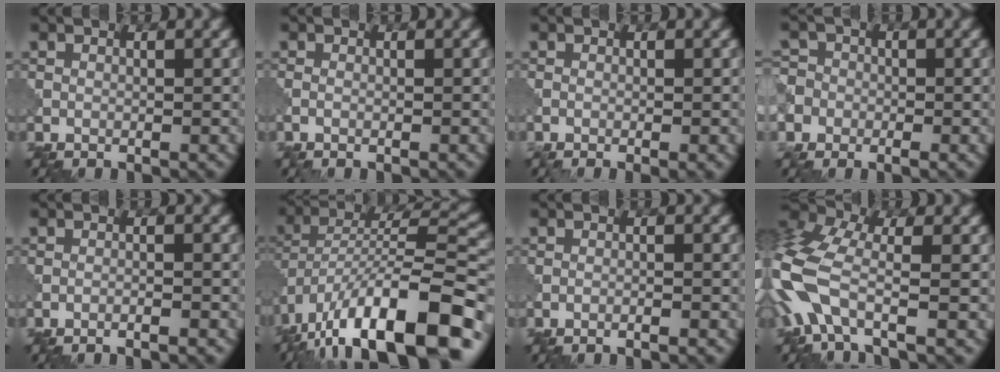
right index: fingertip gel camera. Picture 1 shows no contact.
{"total": 0.9, "force": [-0.1, 0.6, 0.6], "torque": [0.007, 0.007, -0.020]}
{"total": 1.9, "force": [-0.6, 0.8, 1.6], "torque": [-0.002, 0.001, -0.011]}
{"total": 4.0, "force": [-2.2, 3.3, 0.2], "torque": [0.003, -0.002, -0.047]}
{"total": 1.5, "force": [-1.5, -0.1, 0.1], "torque": [0.010, 0.005, -0.035]}
{"total": 15.0, "force": [-9.3, 5.5, 10.3], "torque": [-0.181, 0.013, -0.155]}
{"total": 1.1, "force": [-1.1, 0.1, 0.1], "torque": [0.019, 0.000, -0.032]}
{"total": 7.3, "force": [-3.1, 3.4, 5.7], "torque": [-0.148, -0.004, -0.072]}